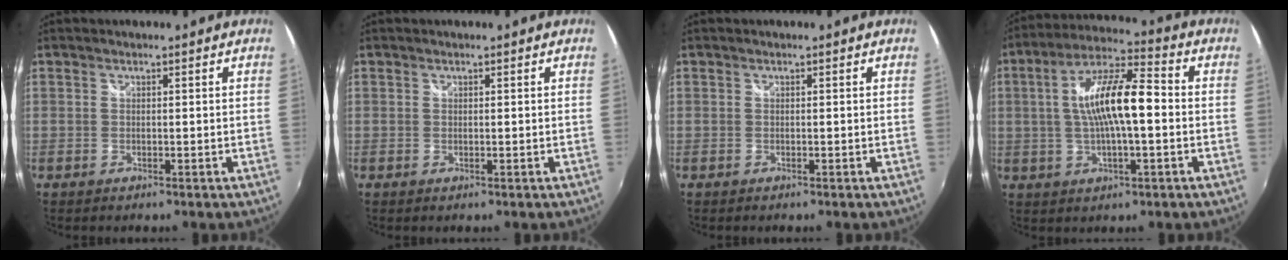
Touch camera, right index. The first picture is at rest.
{"total": 0.0}
{"total": 0.0}
{"total": 13.2, "force": [-0.1, 3.4, 12.8], "torque": [-0.235, 0.015, -0.004]}